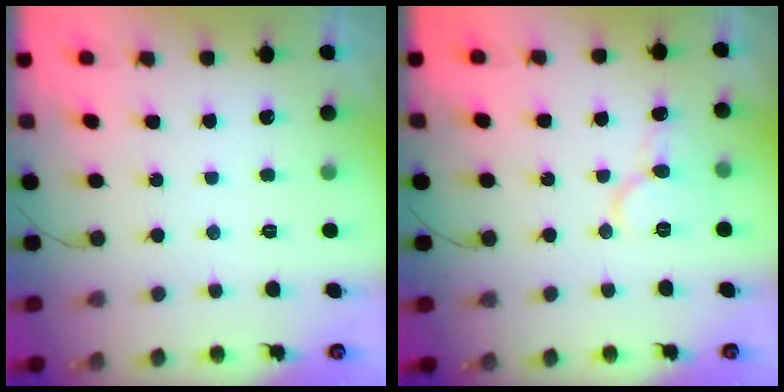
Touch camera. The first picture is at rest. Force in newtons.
{"total": 8.0, "press": 8.0, "slide": 0.9}